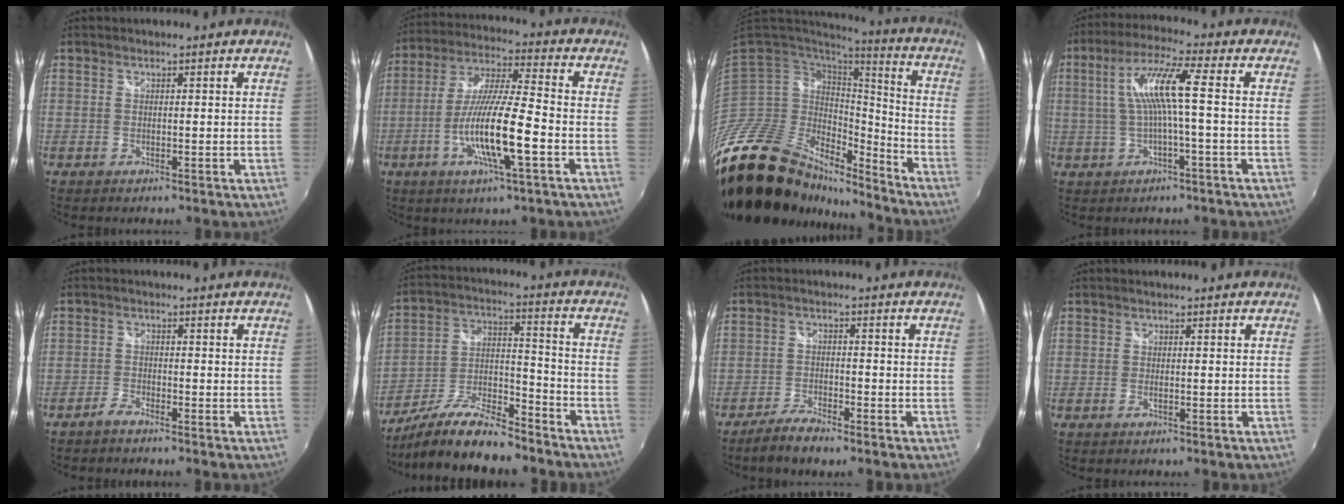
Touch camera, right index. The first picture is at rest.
{"total": 14.4, "force": [-4.9, 1.5, 13.4], "torque": [-0.266, -0.009, -0.094]}
{"total": 26.6, "force": [-21.0, 10.9, 12.2], "torque": [-0.245, -0.020, -0.351]}
{"total": 8.8, "force": [0.1, 0.1, 8.8], "torque": [-0.173, 0.011, 0.008]}
{"total": 2.2, "force": [-2.0, 0.5, 0.7], "torque": [-0.027, 0.000, -0.043]}
{"total": 16.4, "force": [-13.2, 4.2, 8.9], "torque": [-0.181, -0.007, -0.232]}
{"total": 5.1, "force": [-4.0, 1.1, 2.9], "torque": [-0.080, -0.004, -0.080]}
{"total": 1.0, "force": [-0.3, 0.4, 0.9], "torque": [-0.018, -0.001, -0.006]}